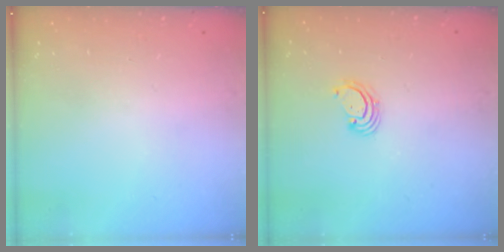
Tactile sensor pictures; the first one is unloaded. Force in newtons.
{"total": 2.8, "press": 2.8, "slide": 0.3}